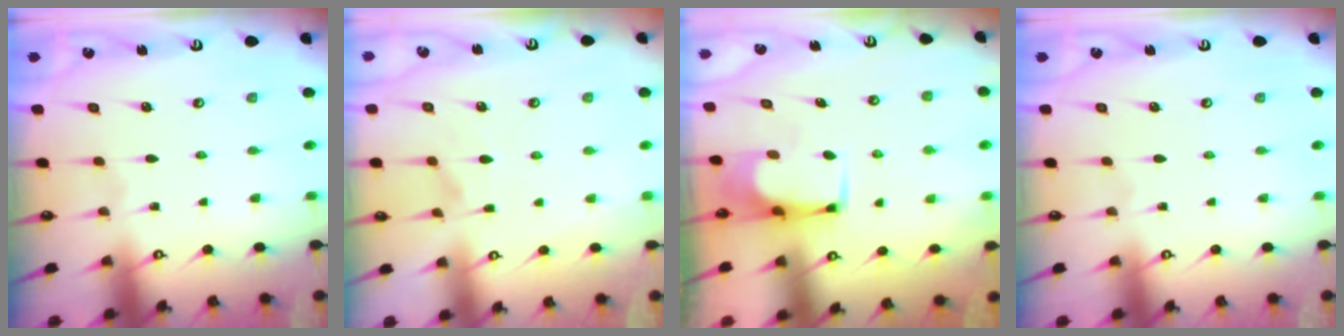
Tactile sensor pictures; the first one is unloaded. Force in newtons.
{"total": 5.1, "press": 4.9, "slide": 1.3}
{"total": 1.6, "press": 1.5, "slide": 0.3}
{"total": 0.0}